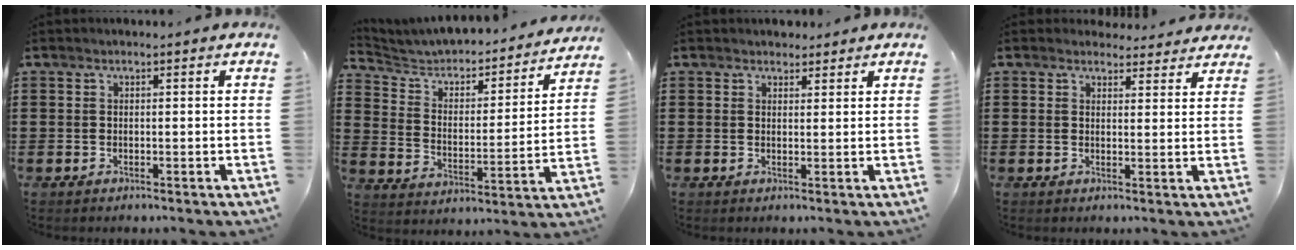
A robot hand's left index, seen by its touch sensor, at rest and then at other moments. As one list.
[{"total": 3.5, "force": [3.2, 1.3, 0.6], "torque": [-0.037, -0.032, 0.044]}, {"total": 1.8, "force": [1.6, 0.8, 0.1], "torque": [0.002, 0.001, 0.029]}, {"total": 3.2, "force": [3.0, 1.1, 0.4], "torque": [-0.010, -0.010, 0.054]}]